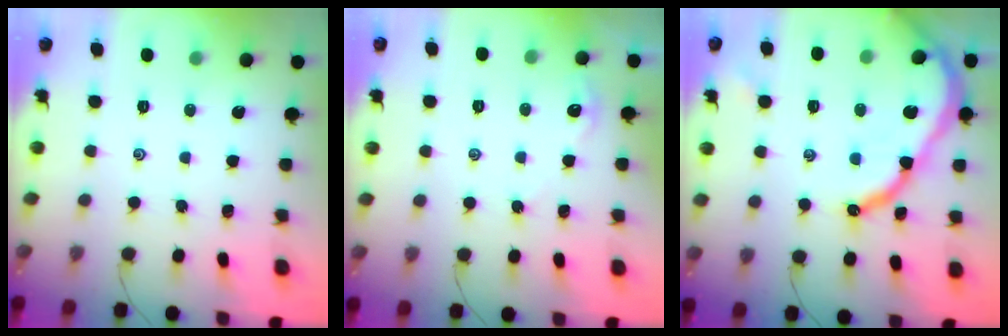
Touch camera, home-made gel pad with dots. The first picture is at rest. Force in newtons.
{"total": 3.0, "press": 3.0, "slide": 0.6}
{"total": 16.4, "press": 16.3, "slide": 1.4}